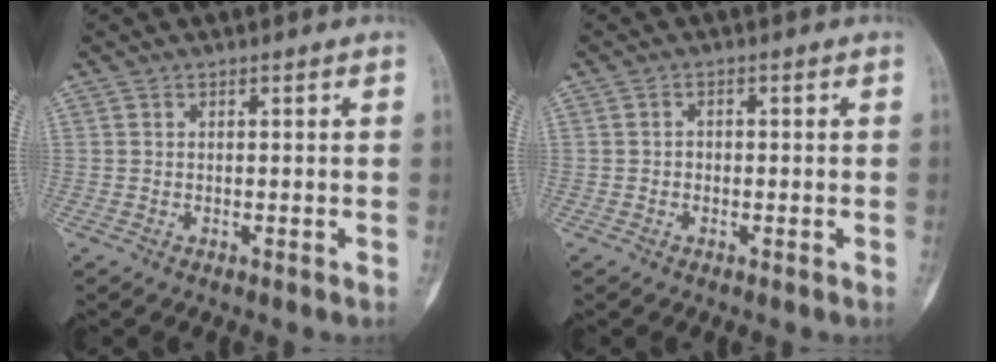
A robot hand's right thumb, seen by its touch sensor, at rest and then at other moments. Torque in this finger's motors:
{"motor_torque": [-0.70, -0.11, 0.11, 0.00, -0.05]}